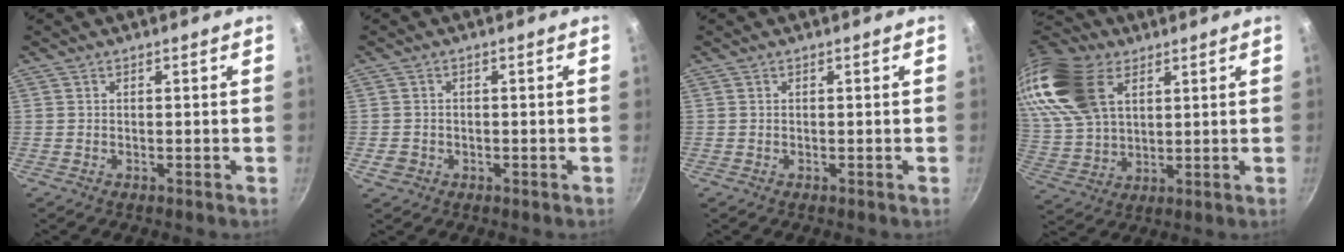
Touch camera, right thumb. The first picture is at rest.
{"total": 2.4, "force": [-0.8, 2.1, 0.9], "torque": [-0.013, 0.006, -0.007]}
{"total": 0.0}
{"total": 19.8, "force": [8.8, 12.2, 12.8], "torque": [-0.264, -0.009, 0.176]}